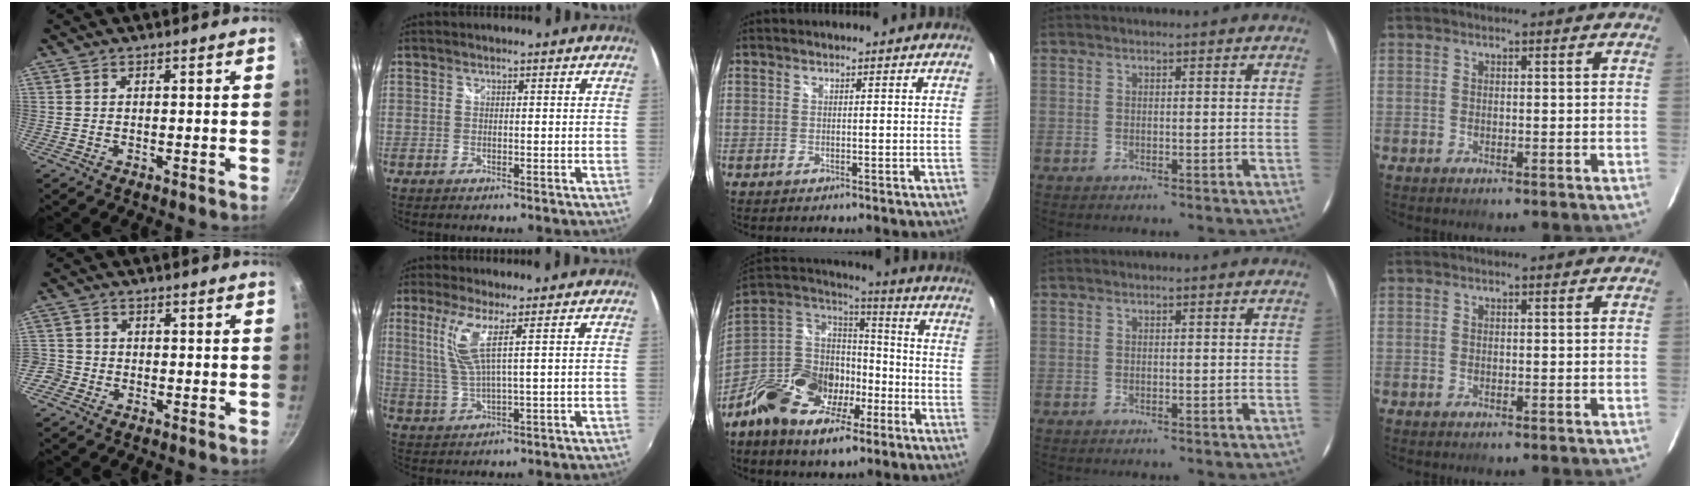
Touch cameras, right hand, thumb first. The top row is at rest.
{"thumb": {"total": 4.5, "force": [-2.2, 3.7, 1.1], "torque": [-0.024, 0.024, -0.047]}, "index": {"total": 6.4, "force": [2.8, 0.1, 5.8], "torque": [-0.125, -0.001, 0.062]}, "middle": {"total": 18.8, "force": [-10.4, 10.7, 11.5], "torque": [-0.237, 0.001, -0.190]}}